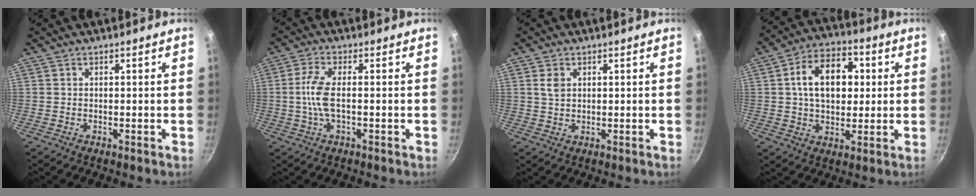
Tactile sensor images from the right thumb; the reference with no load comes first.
{"total": 5.9, "force": [-0.7, 1.9, 5.5], "torque": [-0.130, 0.006, -0.019]}
{"total": 2.8, "force": [1.0, 2.0, 1.8], "torque": [-0.029, -0.002, 0.020]}
{"total": 14.4, "force": [2.5, 9.6, 10.4], "torque": [-0.133, 0.016, 0.029]}